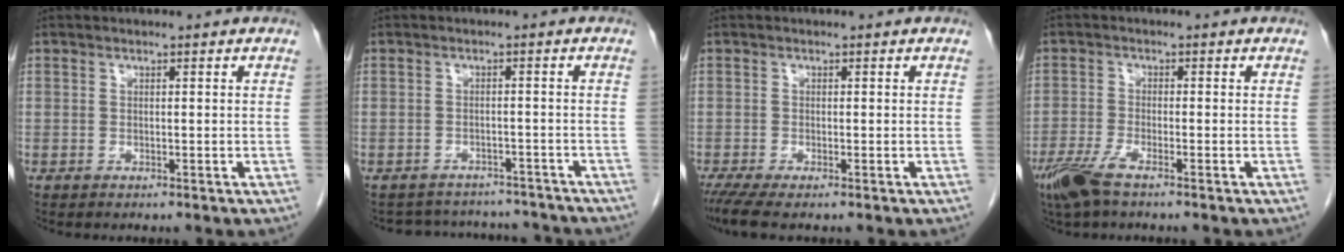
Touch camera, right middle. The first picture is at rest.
{"total": 10.1, "force": [-9.6, 3.1, 1.2], "torque": [-0.017, 0.021, -0.111]}
{"total": 3.4, "force": [-2.4, 0.3, 2.3], "torque": [-0.047, -0.010, -0.047]}
{"total": 5.2, "force": [-3.6, 0.8, 3.7], "torque": [-0.082, -0.014, -0.071]}